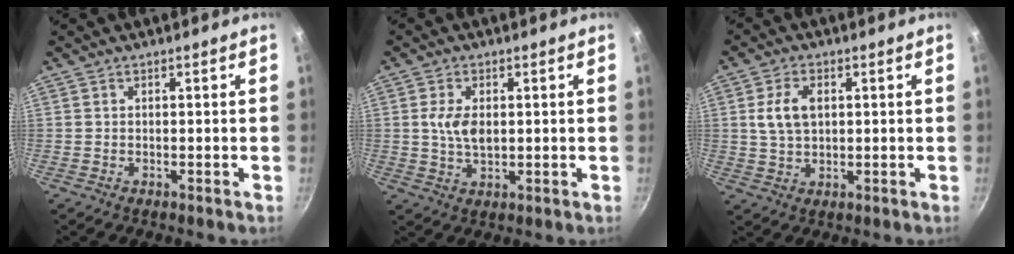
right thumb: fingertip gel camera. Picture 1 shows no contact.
{"total": 5.5, "force": [0.9, 3.0, 4.5], "torque": [-0.085, -0.006, 0.018]}
{"total": 6.5, "force": [1.3, 4.0, 4.9], "torque": [-0.092, 0.000, 0.026]}